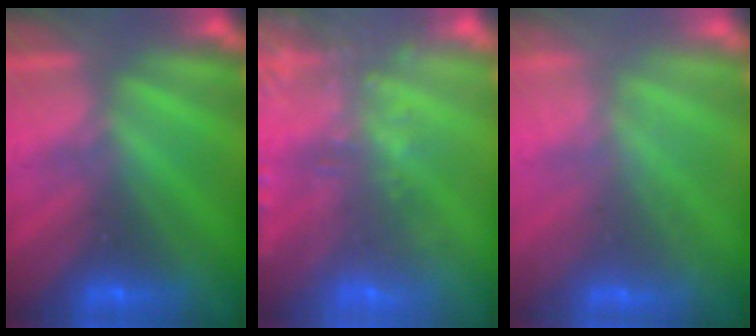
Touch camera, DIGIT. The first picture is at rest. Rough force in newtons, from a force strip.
{"total": 6.4}
{"total": 1.7}